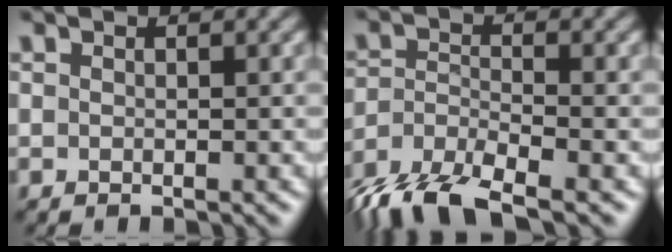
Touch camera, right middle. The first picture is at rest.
{"total": 6.1, "force": [-5.0, 1.7, 3.1], "torque": [-0.065, -0.003, -0.102]}